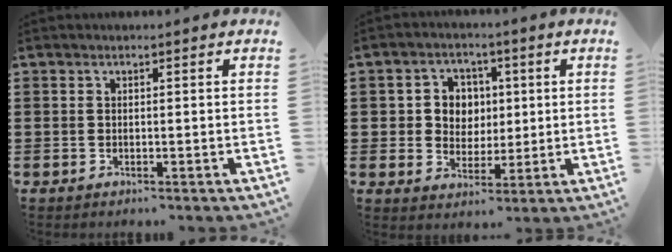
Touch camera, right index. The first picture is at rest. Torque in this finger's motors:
{"motor_torque": [0.25, -0.18, 0.34, 0.05]}